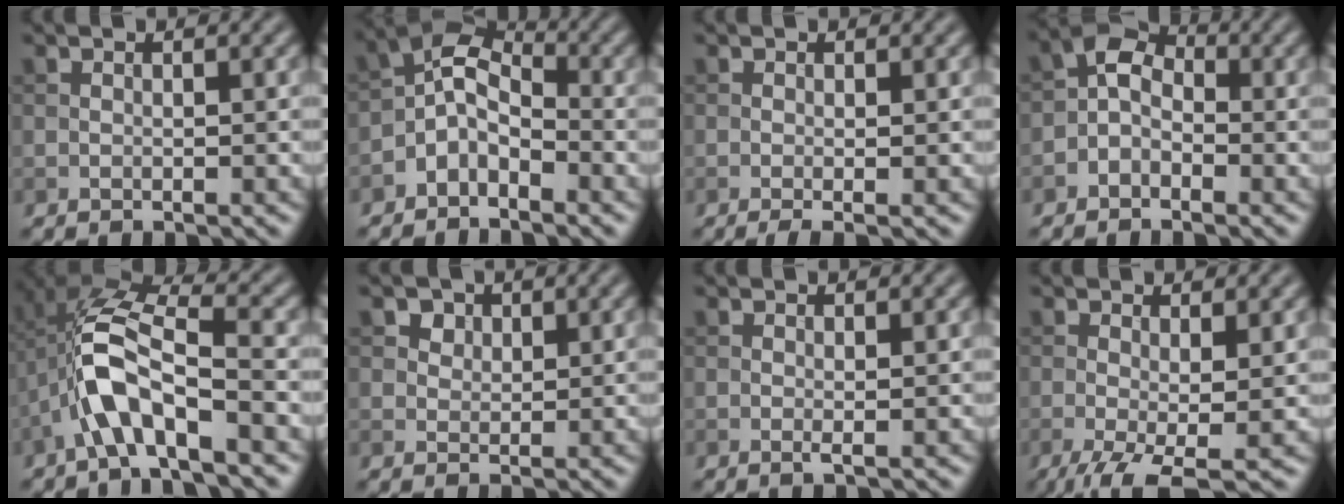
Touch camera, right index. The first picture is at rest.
{"total": 4.1, "force": [-2.2, 2.3, 2.6], "torque": [-0.046, 0.012, -0.054]}
{"total": 1.7, "force": [-0.6, 0.4, 1.6], "torque": [-0.028, -0.007, -0.011]}
{"total": 3.2, "force": [-1.3, 2.2, 2.1], "torque": [-0.034, 0.014, -0.033]}
{"total": 7.9, "force": [-2.9, 3.0, 6.7], "torque": [-0.141, 0.016, -0.061]}
{"total": 3.2, "force": [1.9, 2.2, 1.3], "torque": [-0.034, -0.004, 0.034]}
{"total": 0.6, "force": [0.0, 0.0, 0.6], "torque": [-0.012, -0.003, -0.001]}
{"total": 5.1, "force": [-1.9, 1.3, 4.6], "torque": [-0.091, -0.012, -0.032]}